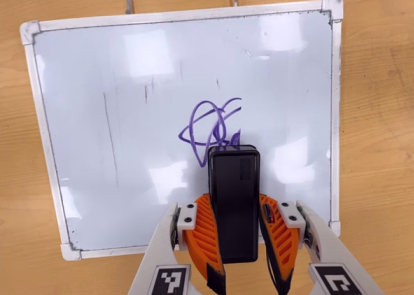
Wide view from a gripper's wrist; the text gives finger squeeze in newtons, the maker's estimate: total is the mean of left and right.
{"total": 8.7, "left": 7.1, "right": 10.3}